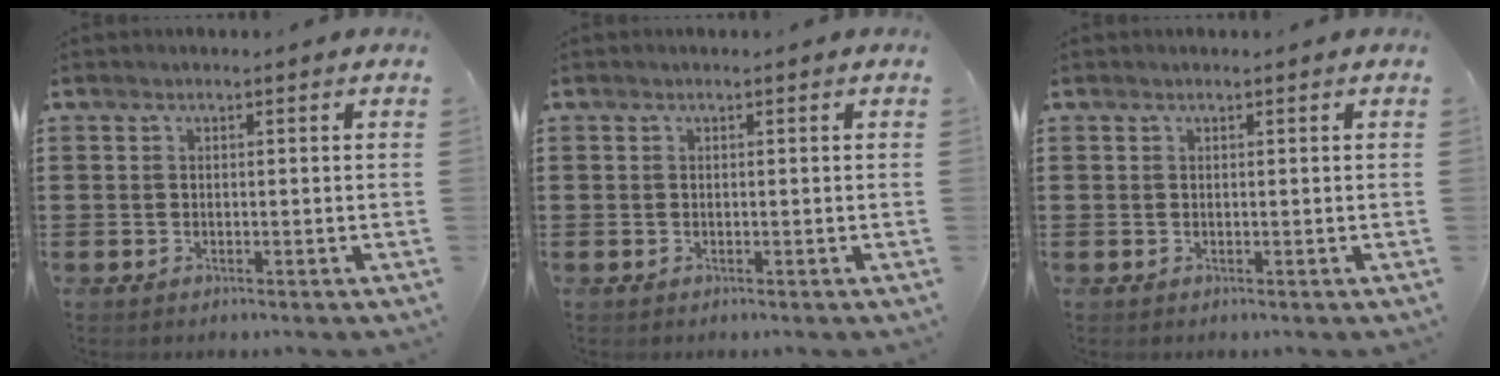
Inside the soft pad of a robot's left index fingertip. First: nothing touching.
{"total": 0.0}
{"total": 0.0}